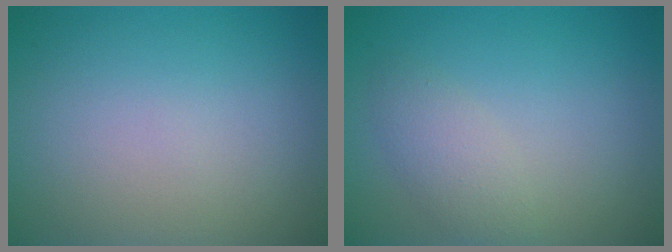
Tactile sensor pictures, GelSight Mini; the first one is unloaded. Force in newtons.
{"total": 2.1, "press": 2.1, "slide": 0.1}